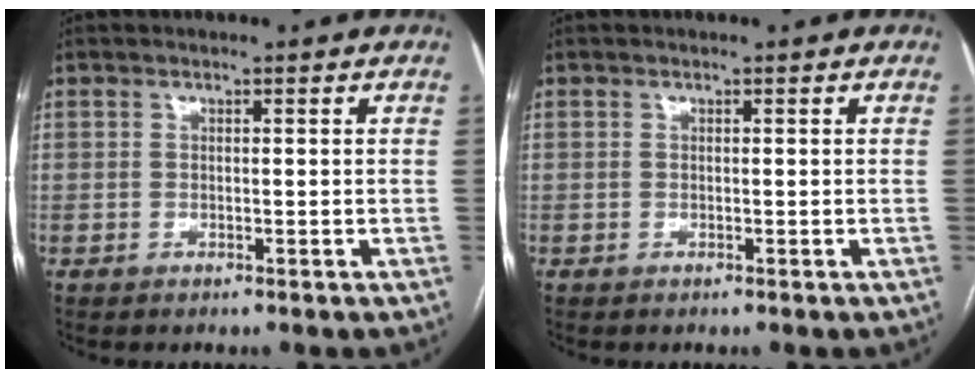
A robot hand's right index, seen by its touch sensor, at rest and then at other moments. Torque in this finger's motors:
{"motor_torque": [-0.10, -0.01, 0.02, 0.01]}